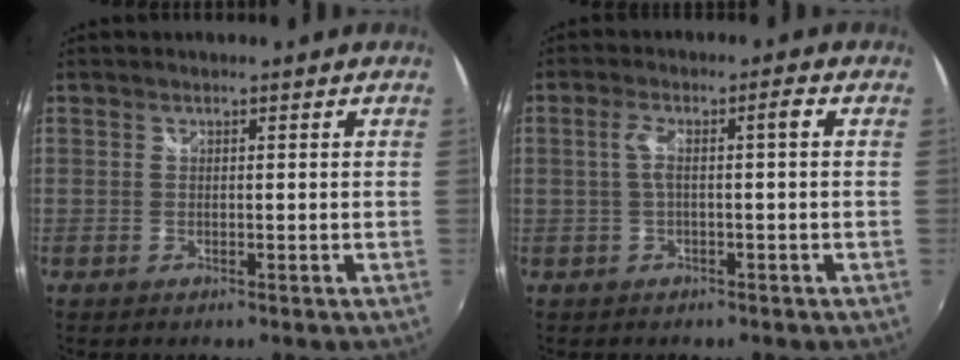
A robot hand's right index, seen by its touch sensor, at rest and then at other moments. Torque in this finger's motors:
{"motor_torque": [0.53, 0.00, 0.20, 0.06]}